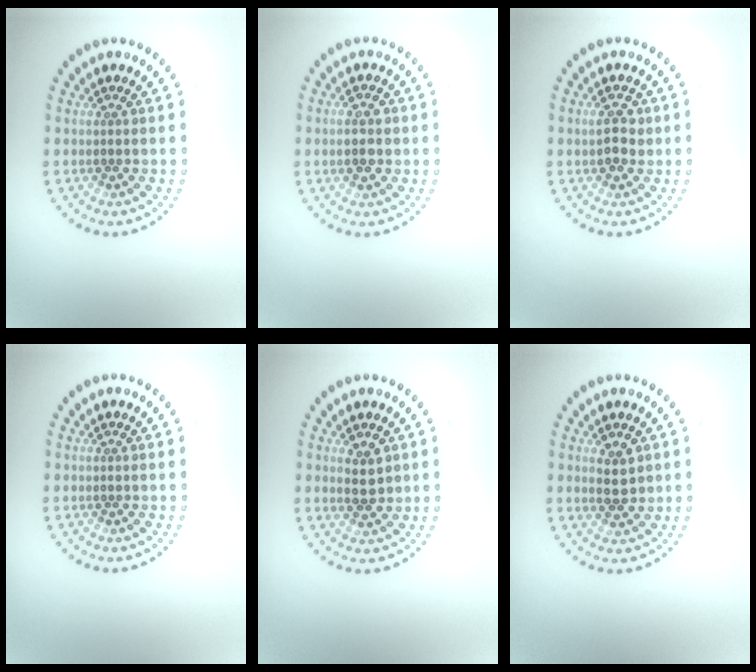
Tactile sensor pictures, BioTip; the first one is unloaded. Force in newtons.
{"total": 2.9, "press": 2.9, "slide": 0.2}
{"total": 2.5, "press": 2.5, "slide": 0.4}
{"total": 0.0}
{"total": 2.2, "press": 2.2, "slide": 0.5}
{"total": 2.2, "press": 2.2, "slide": 0.5}